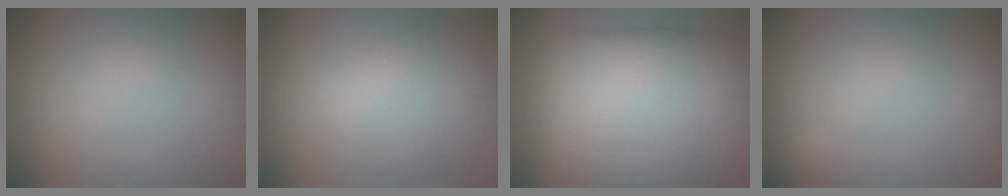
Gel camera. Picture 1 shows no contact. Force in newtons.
{"total": 5.4, "press": 5.4, "slide": 0.3}
{"total": 16.5, "press": 16.5, "slide": 0.4}
{"total": 0.8, "press": 0.8, "slide": 0.1}